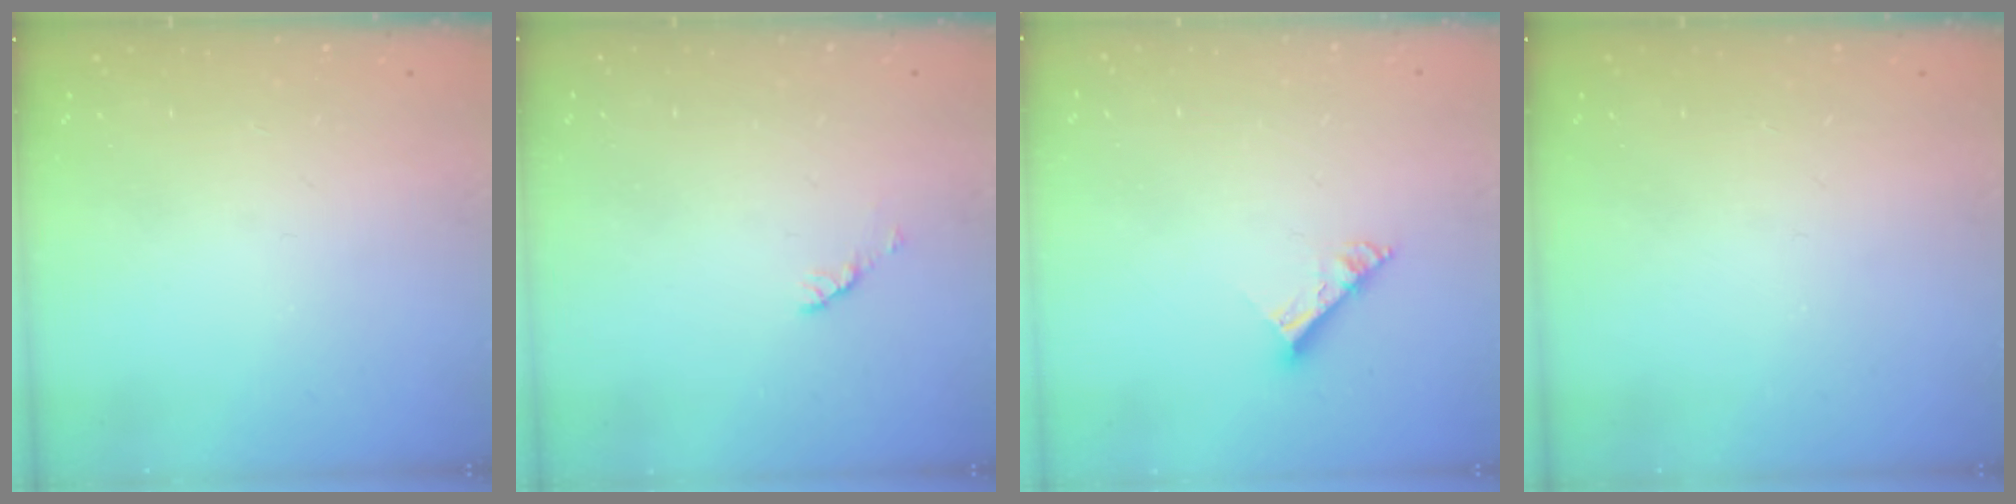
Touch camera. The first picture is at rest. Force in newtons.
{"total": 2.8, "press": 2.7, "slide": 0.4}
{"total": 6.6, "press": 6.5, "slide": 0.7}
{"total": 0.0}